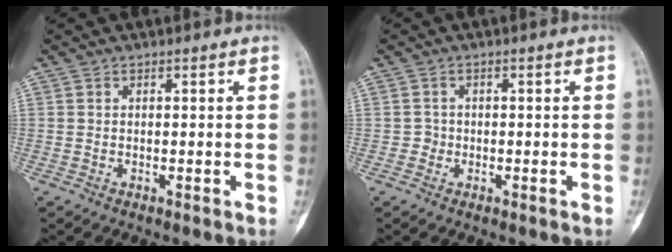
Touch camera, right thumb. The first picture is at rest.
{"total": 1.4, "force": [-0.4, 1.3, 0.0], "torque": [0.010, 0.008, -0.013]}